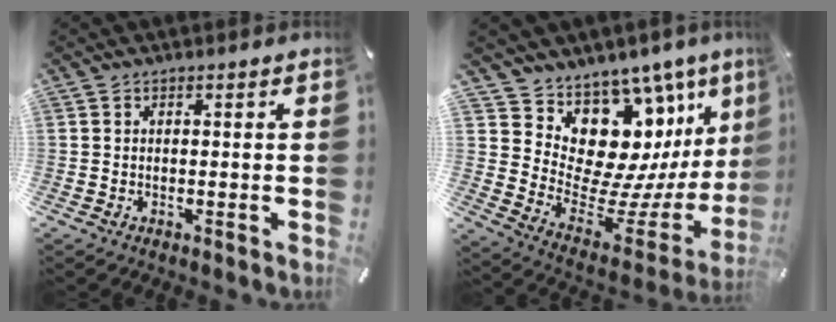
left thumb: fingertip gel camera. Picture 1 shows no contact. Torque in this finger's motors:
{"motor_torque": [2.74, 1.39, 0.28, -0.61, 0.15]}